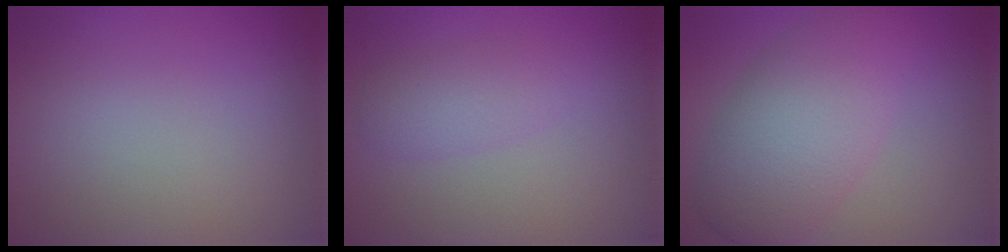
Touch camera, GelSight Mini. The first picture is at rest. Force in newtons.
{"total": 2.2, "press": 2.2, "slide": 0.0}
{"total": 7.1, "press": 7.1, "slide": 0.2}